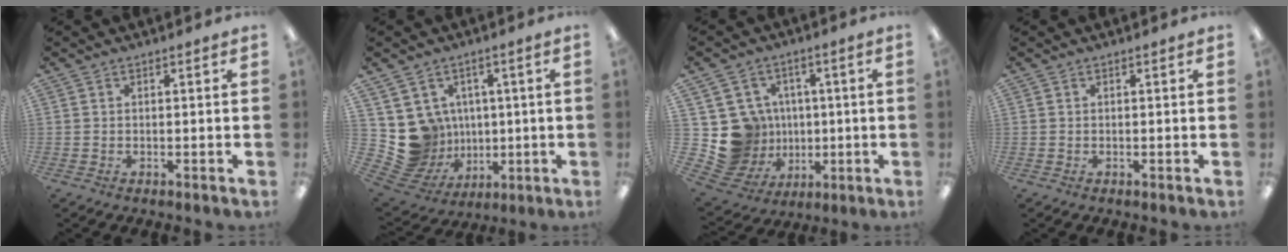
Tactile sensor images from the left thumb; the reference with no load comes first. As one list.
[{"total": 10.5, "force": [1.2, 10.2, 2.0], "torque": [-0.075, -0.021, 0.038]}, {"total": 13.8, "force": [0.4, 13.4, 3.5], "torque": [-0.095, -0.007, 0.039]}, {"total": 0.0}]